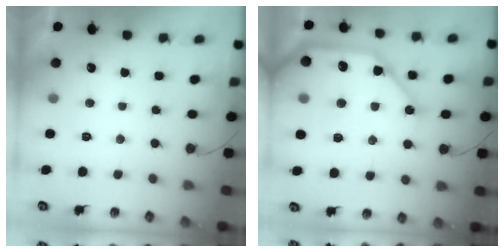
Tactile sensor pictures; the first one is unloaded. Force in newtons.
{"total": 22.6, "press": 22.3, "slide": 3.1}